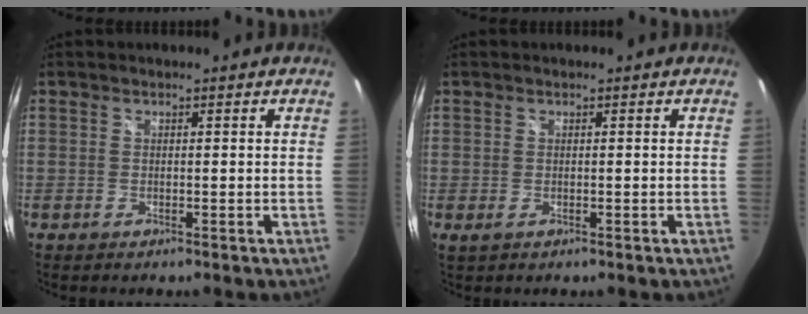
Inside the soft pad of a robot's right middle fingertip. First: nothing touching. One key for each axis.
{"total": 0.9, "fx": 0.0, "fy": 0.4, "fz": 0.8, "tx": -0.016, "ty": -0.002, "tz": 0.001}